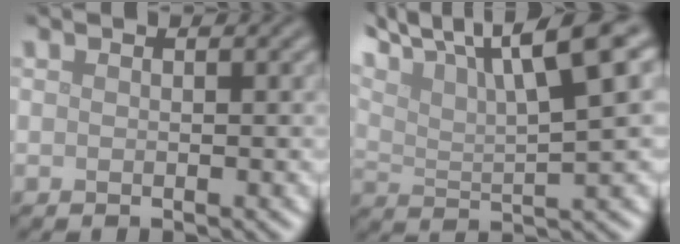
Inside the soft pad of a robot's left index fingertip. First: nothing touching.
{"total": 11.6, "force": [7.7, 2.9, 8.2], "torque": [-0.141, 0.027, 0.121]}